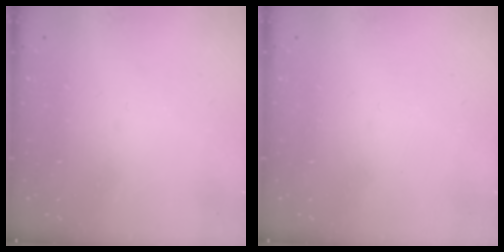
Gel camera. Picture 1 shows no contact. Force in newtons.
{"total": 1.8, "press": 1.7, "slide": 0.1}